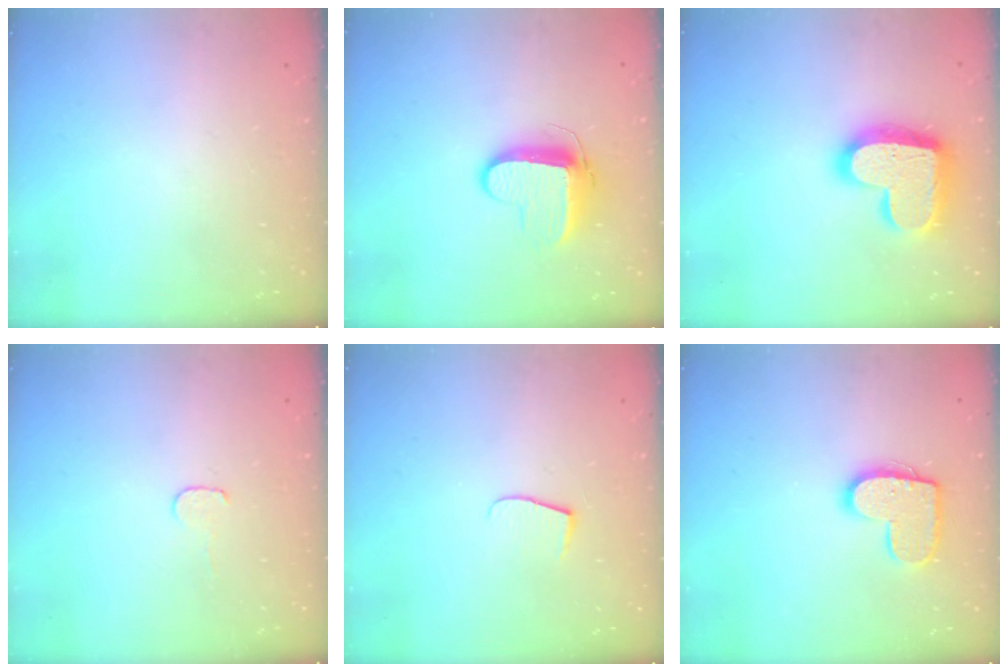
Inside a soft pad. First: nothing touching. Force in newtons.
{"total": 9.6, "press": 9.6, "slide": 0.8}
{"total": 19.5, "press": 19.5, "slide": 1.4}
{"total": 3.5, "press": 3.5, "slide": 0.4}
{"total": 5.5, "press": 5.5, "slide": 0.6}
{"total": 12.4, "press": 12.4, "slide": 0.6}